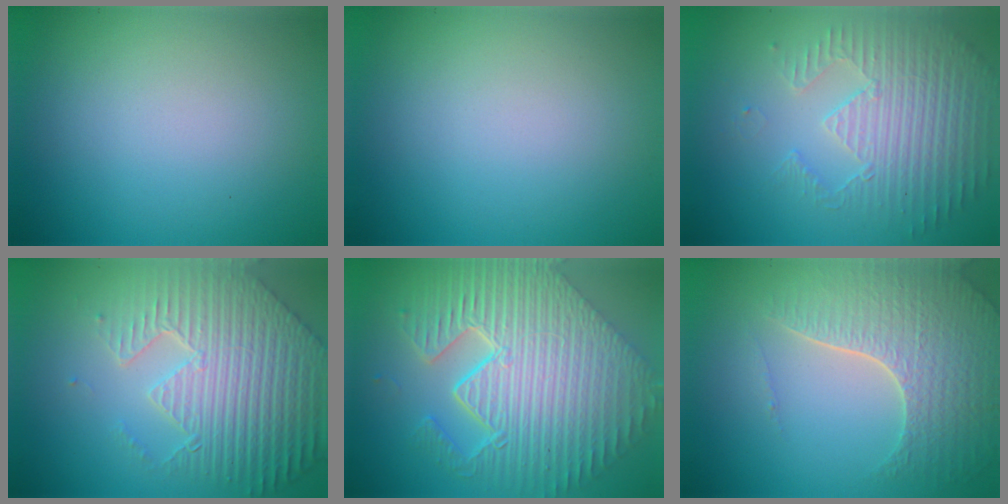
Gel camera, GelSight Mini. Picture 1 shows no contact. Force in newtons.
{"total": 0.0}
{"total": 3.8, "press": 3.6, "slide": 1.1}
{"total": 8.2, "press": 5.9, "slide": 5.6}
{"total": 11.7, "press": 7.7, "slide": 8.8}
{"total": 5.8, "press": 4.7, "slide": 3.3}